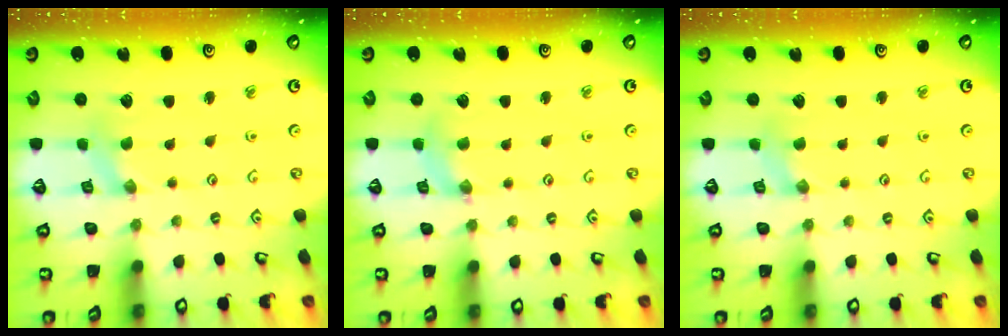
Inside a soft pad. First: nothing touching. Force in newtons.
{"total": 2.8, "press": 2.8, "slide": 0.4}
{"total": 2.5, "press": 2.4, "slide": 0.4}